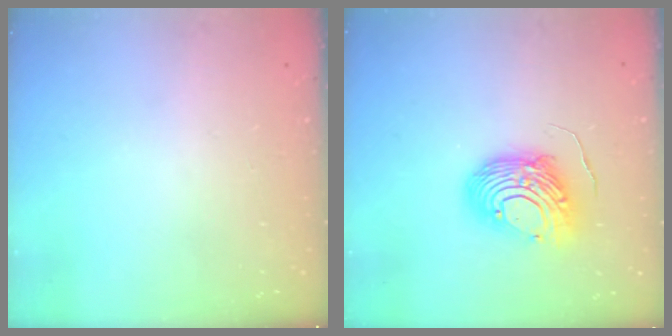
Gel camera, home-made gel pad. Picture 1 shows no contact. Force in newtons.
{"total": 12.2, "press": 12.1, "slide": 0.9}